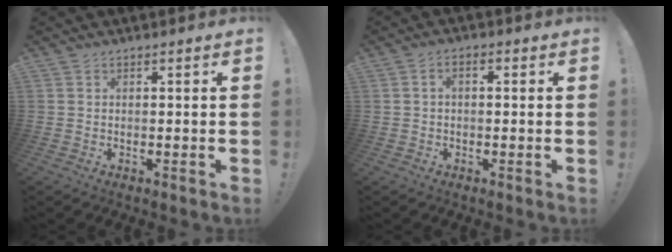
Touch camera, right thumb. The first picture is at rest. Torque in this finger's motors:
{"motor_torque": [-0.06, -0.05, -0.06, -0.14, 0.07]}